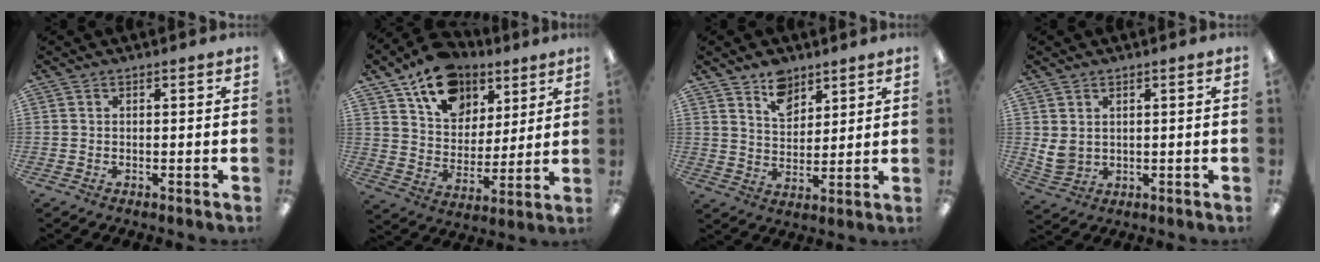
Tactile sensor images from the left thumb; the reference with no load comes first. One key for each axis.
{"total": 15.8, "fx": 10.4, "fy": 10.3, "fz": 5.9, "tx": -0.095, "ty": -0.057, "tz": 0.192}
{"total": 8.2, "fx": 6.1, "fy": 4.9, "fz": 2.4, "tx": -0.031, "ty": -0.032, "tz": 0.111}
{"total": 4.1, "fx": 1.9, "fy": 3.0, "fz": 2.0, "tx": -0.047, "ty": -0.007, "tz": 0.039}